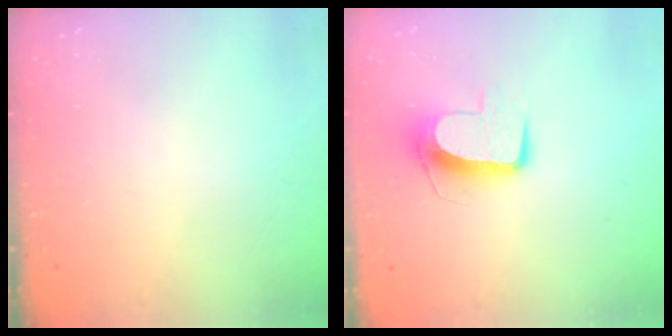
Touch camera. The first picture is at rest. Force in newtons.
{"total": 10.2, "press": 10.1, "slide": 0.5}